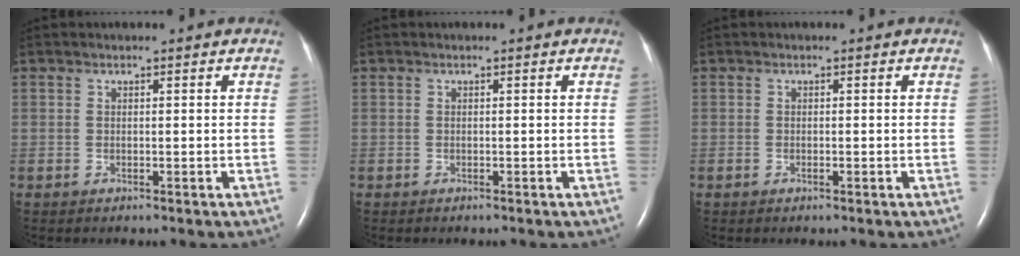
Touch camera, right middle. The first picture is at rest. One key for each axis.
{"total": 0.0}
{"total": 0.5, "fx": -0.3, "fy": 0.2, "fz": 0.4, "tx": -0.012, "ty": -0.001, "tz": -0.004}